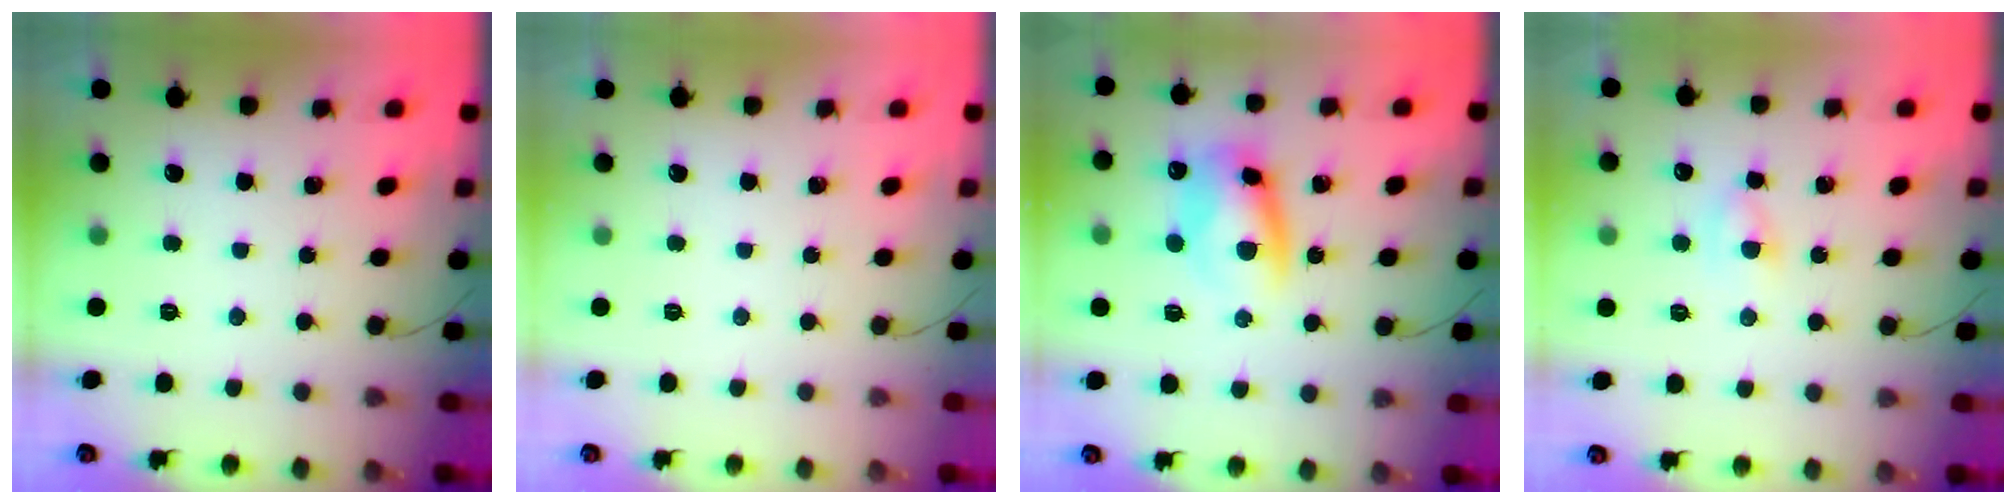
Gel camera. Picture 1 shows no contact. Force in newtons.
{"total": 0.0}
{"total": 9.8, "press": 9.5, "slide": 2.2}
{"total": 2.9, "press": 2.8, "slide": 0.9}